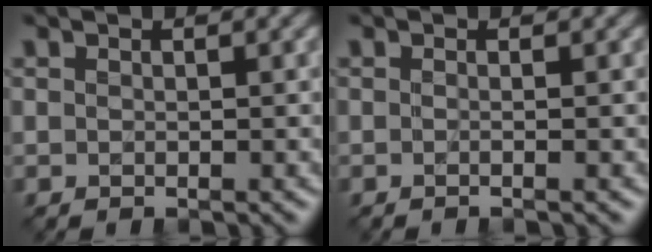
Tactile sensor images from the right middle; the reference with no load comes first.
{"total": 1.6, "force": [0.0, 0.8, 1.5], "torque": [-0.005, -0.011, -0.024]}